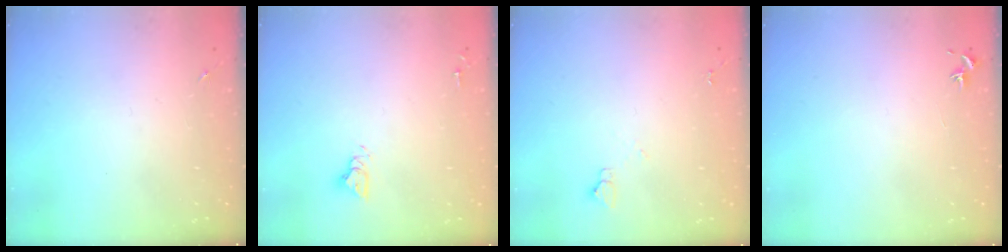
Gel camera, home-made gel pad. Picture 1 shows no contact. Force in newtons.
{"total": 4.8, "press": 4.8, "slide": 0.4}
{"total": 3.5, "press": 3.5, "slide": 0.4}
{"total": 0.7, "press": 0.7, "slide": 0.3}